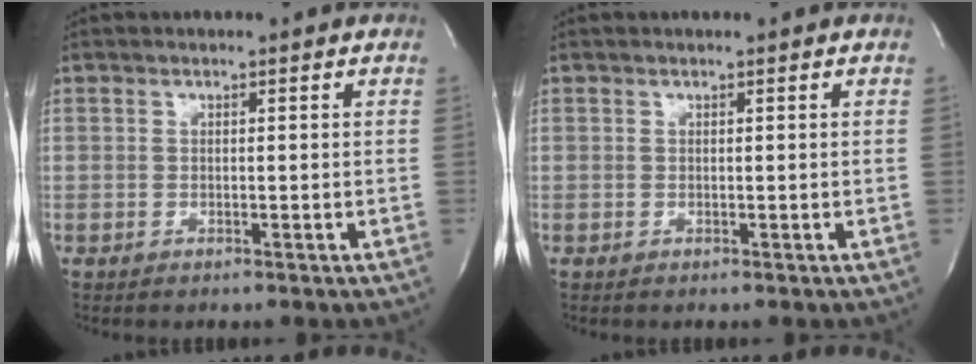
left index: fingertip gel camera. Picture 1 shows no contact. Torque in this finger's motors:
{"motor_torque": [0.14, -0.08, 0.02, -0.01]}